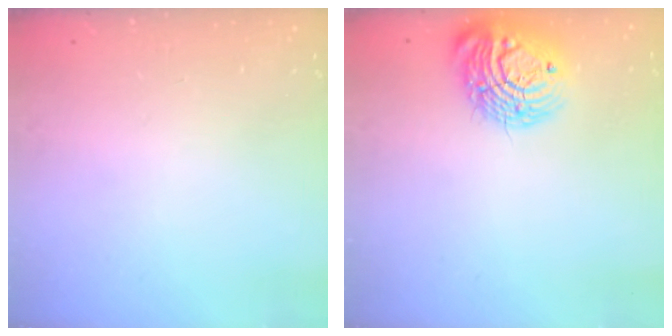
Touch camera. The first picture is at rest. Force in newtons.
{"total": 15.5, "press": 15.4, "slide": 1.1}